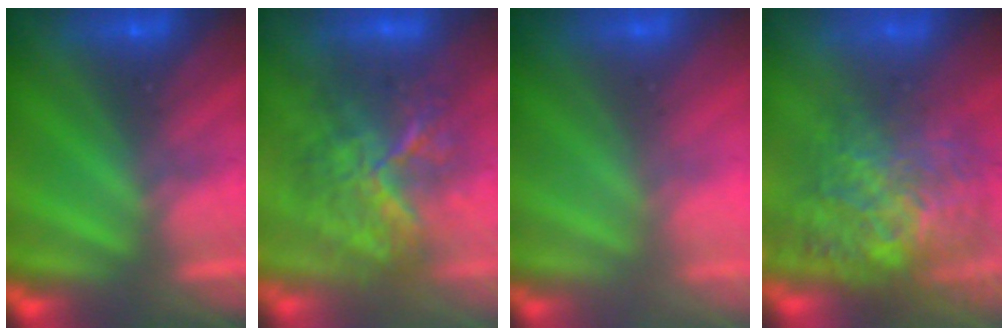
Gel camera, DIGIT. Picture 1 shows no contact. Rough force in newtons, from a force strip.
{"total": 7.5}
{"total": 2.9}
{"total": 7.4}